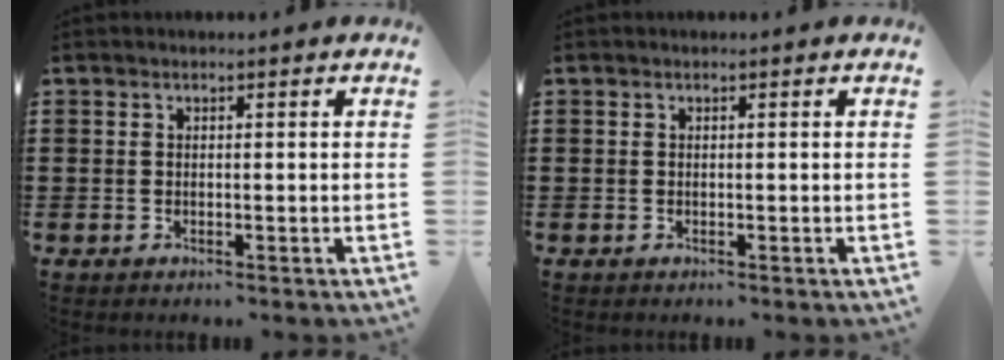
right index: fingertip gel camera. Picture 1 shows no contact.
{"total": 0.0}